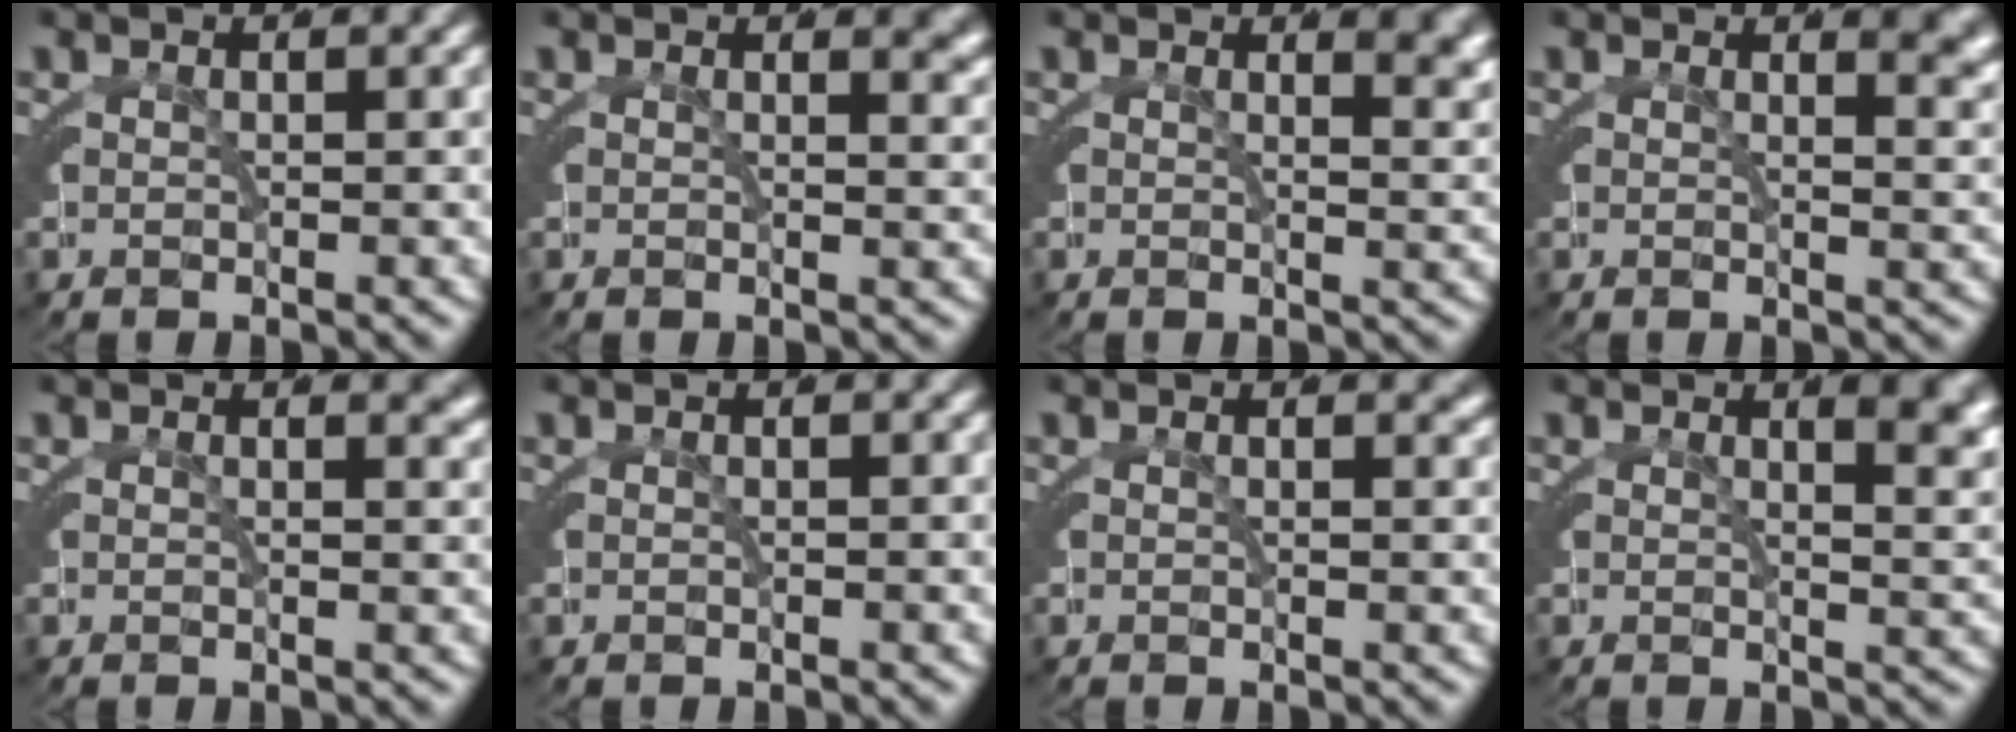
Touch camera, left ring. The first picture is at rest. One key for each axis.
{"total": 2.4, "fx": 1.3, "fy": 0.8, "fz": 1.9, "tx": -0.017, "ty": -0.002, "tz": 0.018}
{"total": 3.7, "fx": 1.8, "fy": 1.2, "fz": 3.0, "tx": -0.019, "ty": -0.002, "tz": 0.026}
{"total": 4.0, "fx": 1.8, "fy": 1.2, "fz": 3.4, "tx": -0.020, "ty": 0.001, "tz": 0.026}
{"total": 1.7, "fx": 0.9, "fy": 0.6, "fz": 1.3, "tx": -0.013, "ty": -0.001, "tz": 0.011}
{"total": 0.0}
{"total": 1.2, "fx": 0.8, "fy": 0.4, "fz": 0.8, "tx": -0.008, "ty": -0.001, "tz": 0.009}
{"total": 5.1, "fx": 2.1, "fy": 1.4, "fz": 4.4, "tx": -0.030, "ty": 0.003, "tz": 0.031}